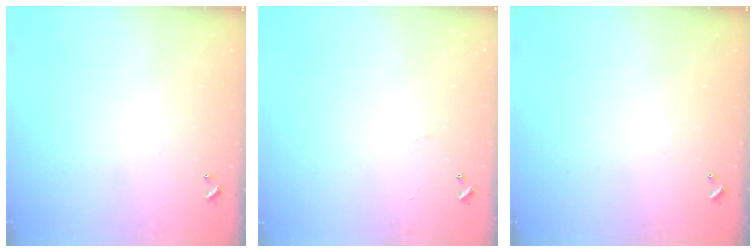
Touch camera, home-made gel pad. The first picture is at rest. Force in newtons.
{"total": 3.2, "press": 3.2, "slide": 0.5}
{"total": 0.0}